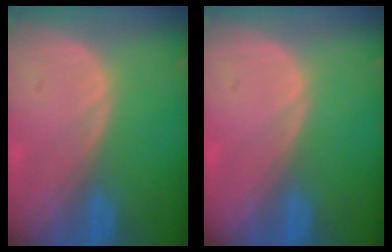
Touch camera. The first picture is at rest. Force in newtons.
{"total": 0.0}